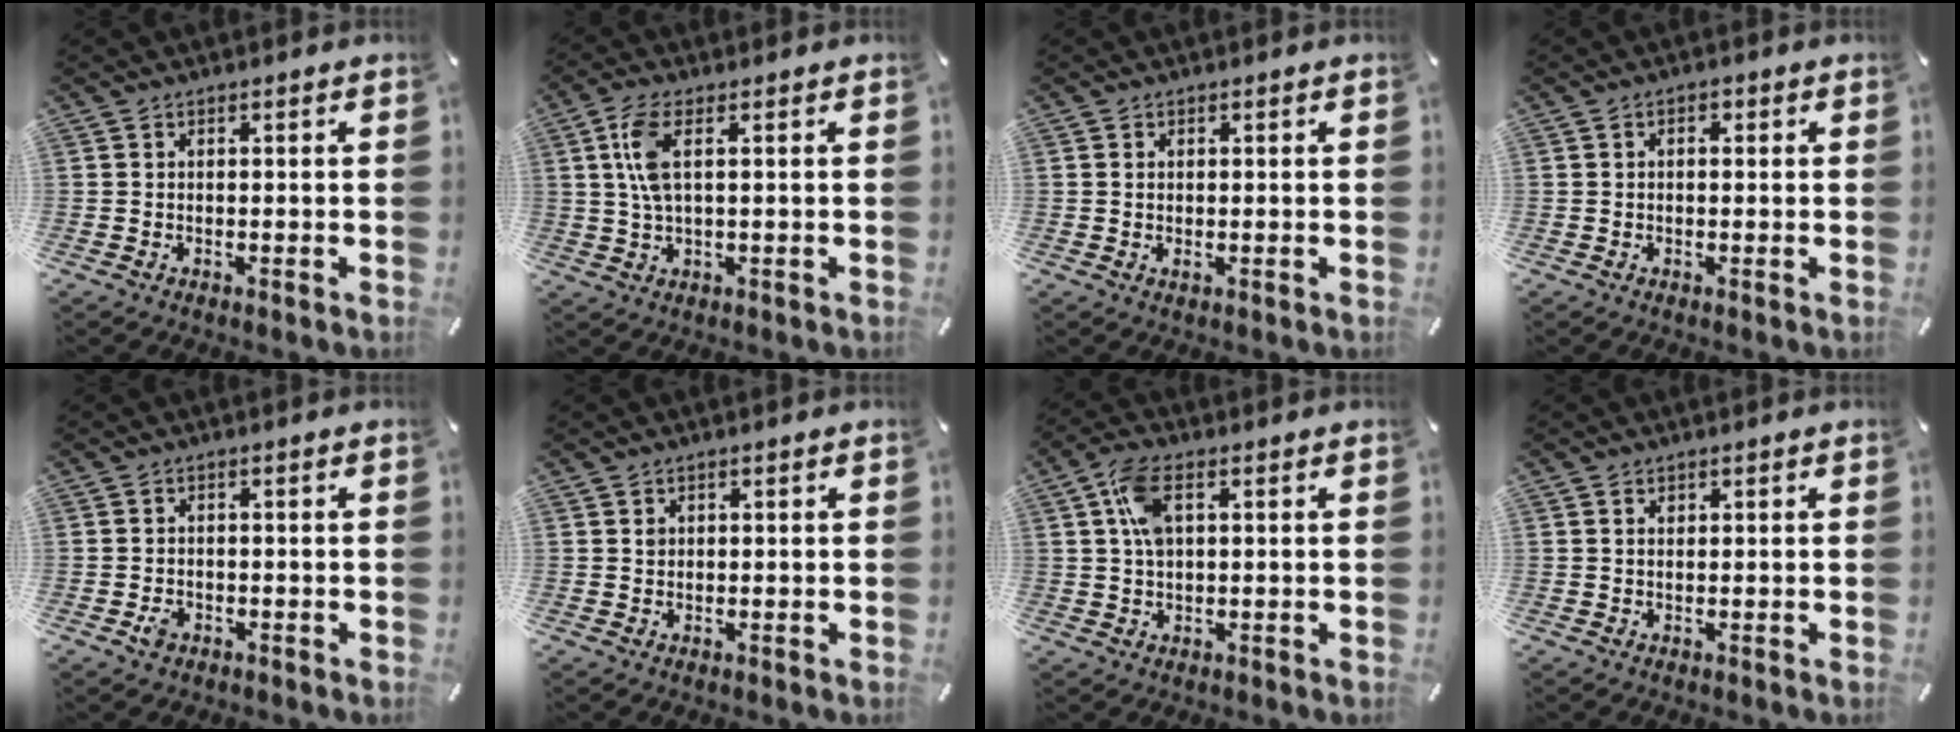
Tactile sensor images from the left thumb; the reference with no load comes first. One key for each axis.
{"total": 6.8, "fx": 1.5, "fy": 2.7, "fz": 6.0, "tx": -0.134, "ty": 0.004, "tz": 0.023}
{"total": 1.0, "fx": 0.1, "fy": 0.5, "fz": 0.9, "tx": -0.019, "ty": 0.001, "tz": 0.002}
{"total": 1.5, "fx": 0.1, "fy": 1.1, "fz": 1.0, "tx": -0.012, "ty": 0.005, "tz": -0.002}
{"total": 2.1, "fx": -0.9, "fy": 1.6, "fz": 1.0, "tx": -0.016, "ty": 0.004, "tz": -0.016}
{"total": 0.8, "fx": 0.3, "fy": 0.8, "fz": 0.1, "tx": 0.005, "ty": -0.001, "tz": 0.005}
{"total": 7.0, "fx": 1.7, "fy": 4.0, "fz": 5.5, "tx": -0.122, "ty": 0.004, "tz": 0.026}
{"total": 1.0, "fx": 0.4, "fy": 0.7, "fz": 0.6, "tx": -0.012, "ty": 0.003, "tz": 0.007}